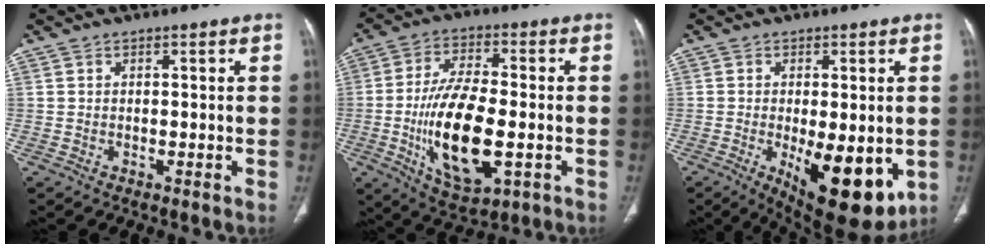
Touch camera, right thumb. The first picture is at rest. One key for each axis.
{"total": 16.9, "fx": -3.5, "fy": 7.1, "fz": 14.9, "tx": -0.272, "ty": -0.002, "tz": -0.055}
{"total": 14.8, "fx": -3.7, "fy": 5.9, "fz": 13.1, "tx": -0.169, "ty": -0.026, "tz": -0.036}